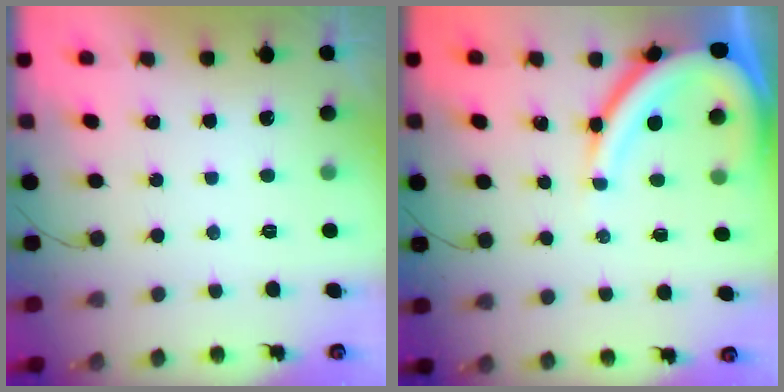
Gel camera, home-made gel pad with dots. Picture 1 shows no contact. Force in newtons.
{"total": 13.1, "press": 13.0, "slide": 1.3}